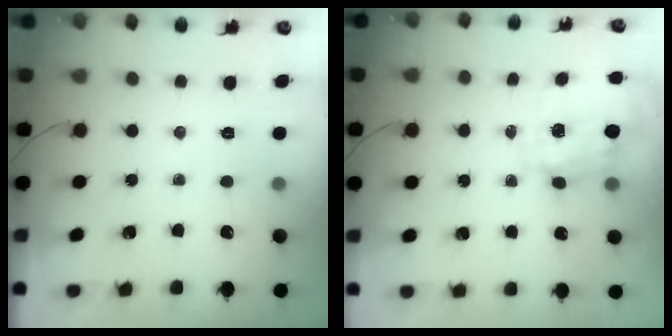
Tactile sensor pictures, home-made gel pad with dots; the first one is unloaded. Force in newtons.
{"total": 2.7, "press": 2.6, "slide": 1.0}